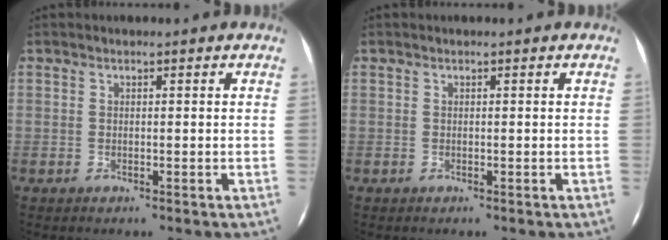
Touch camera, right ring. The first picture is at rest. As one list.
[{"total": 0.0}]